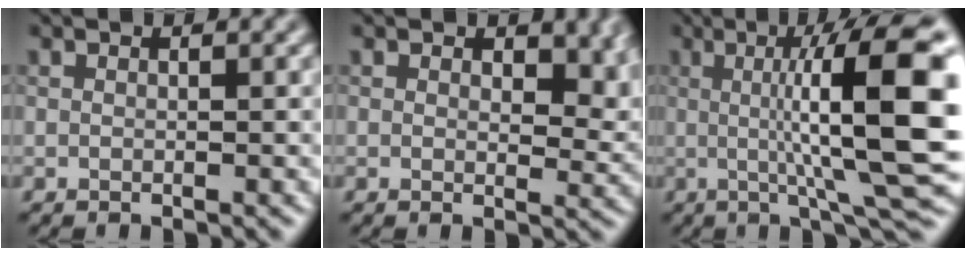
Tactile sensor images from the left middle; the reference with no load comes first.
{"total": 3.7, "force": [1.3, 2.2, 2.6], "torque": [-0.035, -0.008, 0.017]}
{"total": 12.5, "force": [1.0, 2.3, 12.3], "torque": [-0.170, 0.007, 0.014]}